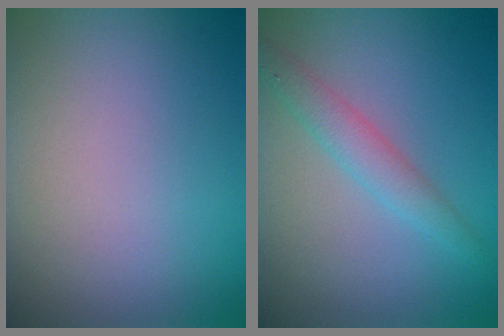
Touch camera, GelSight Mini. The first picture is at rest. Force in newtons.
{"total": 2.5, "press": 2.5, "slide": 0.1}